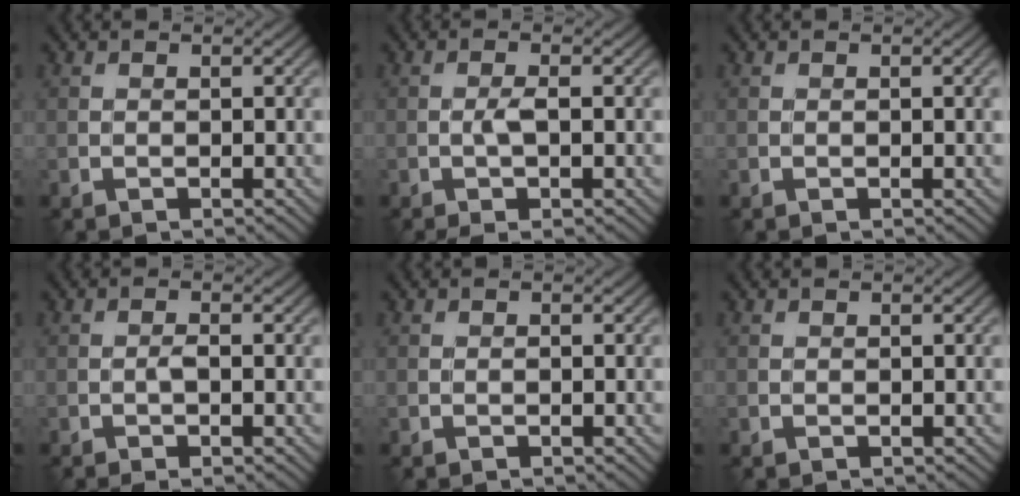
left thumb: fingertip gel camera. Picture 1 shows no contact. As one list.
[{"total": 2.6, "force": [-0.7, 0.6, 2.4], "torque": [-0.050, 0.002, -0.016]}, {"total": 1.0, "force": [0.0, 0.2, 1.0], "torque": [-0.016, -0.003, -0.001]}, {"total": 1.6, "force": [-0.5, 0.5, 1.5], "torque": [-0.027, 0.002, -0.012]}, {"total": 0.0}, {"total": 0.0}]